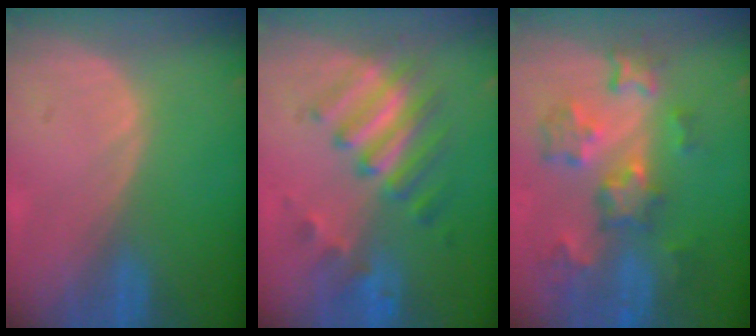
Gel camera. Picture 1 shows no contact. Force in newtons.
{"total": 7.5, "press": 7.4, "slide": 0.9}
{"total": 9.2, "press": 8.1, "slide": 4.4}